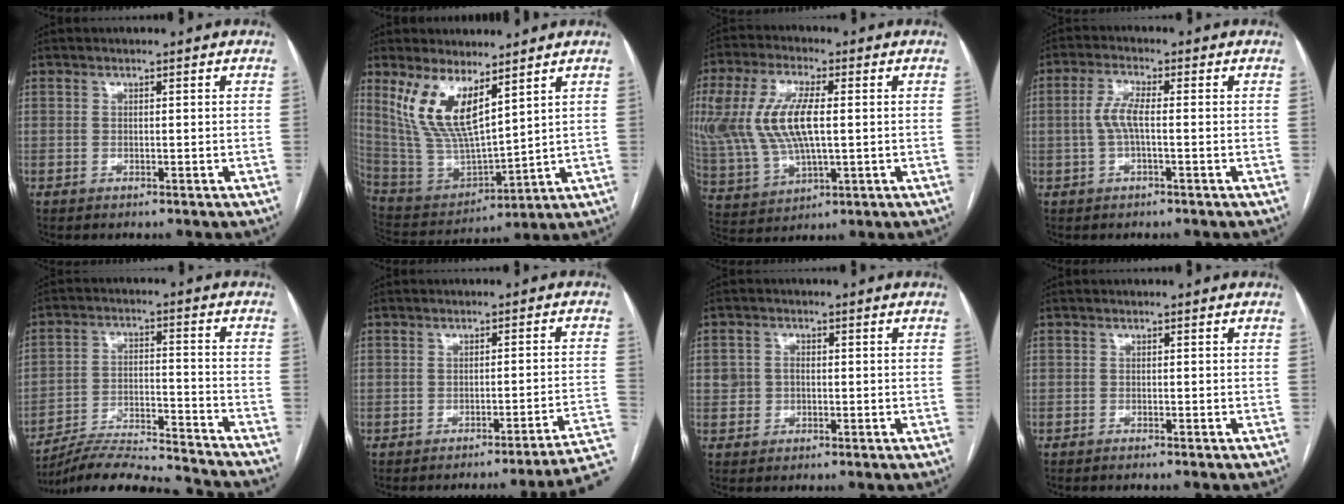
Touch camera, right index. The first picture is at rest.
{"total": 12.6, "force": [7.0, 3.7, 9.8], "torque": [-0.214, -0.002, 0.153]}
{"total": 15.5, "force": [1.9, 6.2, 14.1], "torque": [-0.324, 0.010, 0.045]}
{"total": 4.2, "force": [-0.3, 0.8, 4.1], "torque": [-0.093, 0.008, -0.006]}
{"total": 17.9, "force": [-17.2, 0.1, 5.0], "torque": [-0.100, -0.007, -0.266]}
{"total": 9.7, "force": [-7.1, -1.6, 6.4], "torque": [-0.050, 0.007, -0.080]}
{"total": 2.7, "force": [-0.2, 2.6, 0.8], "torque": [-0.014, 0.013, -0.002]}
{"total": 1.8, "force": [-1.6, -0.2, 0.8], "torque": [-0.010, 0.001, -0.019]}